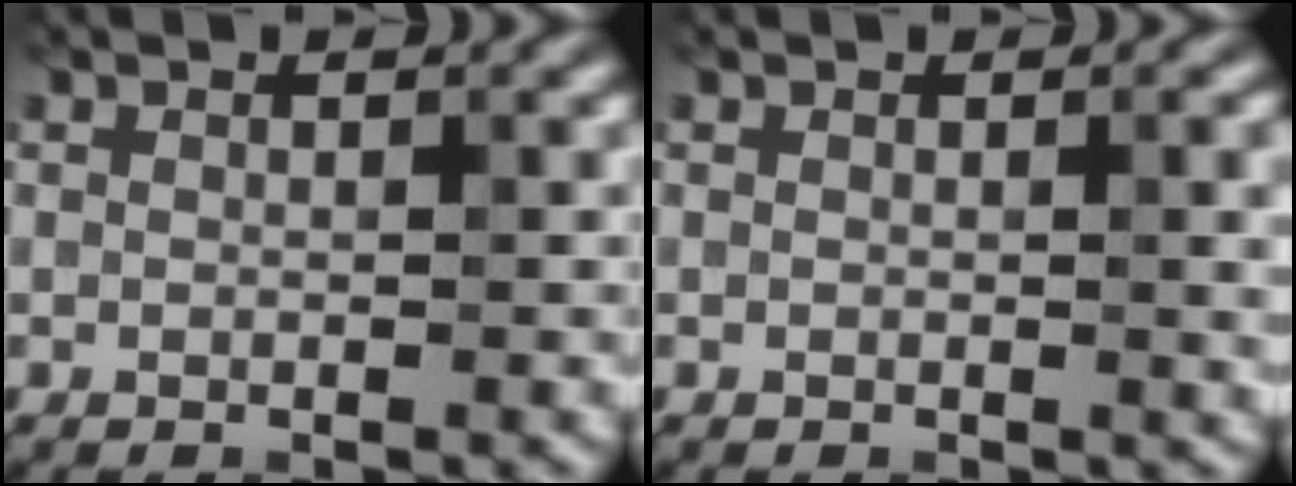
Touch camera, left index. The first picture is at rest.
{"total": 2.6, "force": [0.2, 0.8, 2.5], "torque": [-0.025, 0.001, -0.001]}